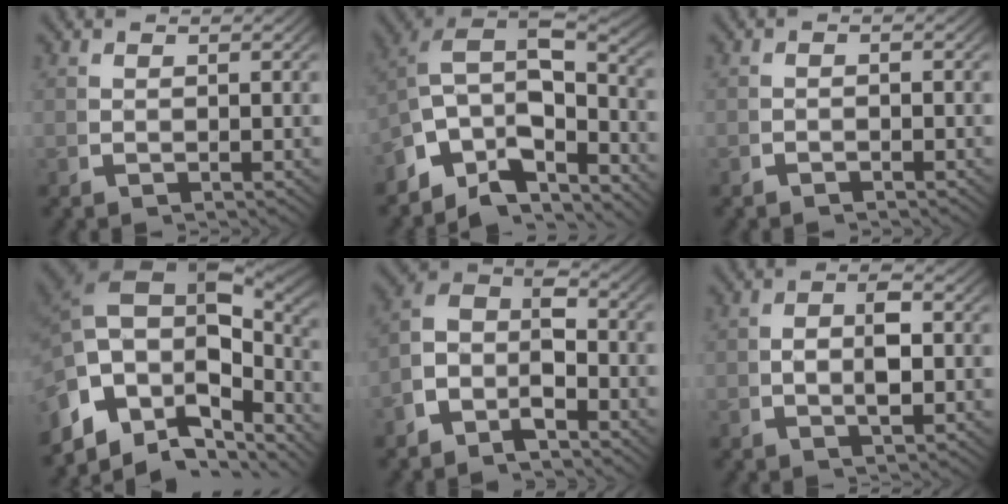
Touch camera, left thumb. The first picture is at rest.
{"total": 13.0, "force": [-1.4, 9.2, 9.1], "torque": [-0.178, -0.048, -0.017]}
{"total": 0.9, "force": [-0.8, 0.2, 0.2], "torque": [-0.001, 0.001, -0.017]}
{"total": 18.0, "force": [-1.0, 12.5, 12.9], "torque": [-0.232, -0.028, -0.005]}
{"total": 8.3, "force": [0.2, 6.1, 5.6], "torque": [-0.105, -0.004, -0.016]}
{"total": 3.6, "force": [-0.1, 1.8, 3.0], "torque": [-0.055, -0.007, 0.001]}